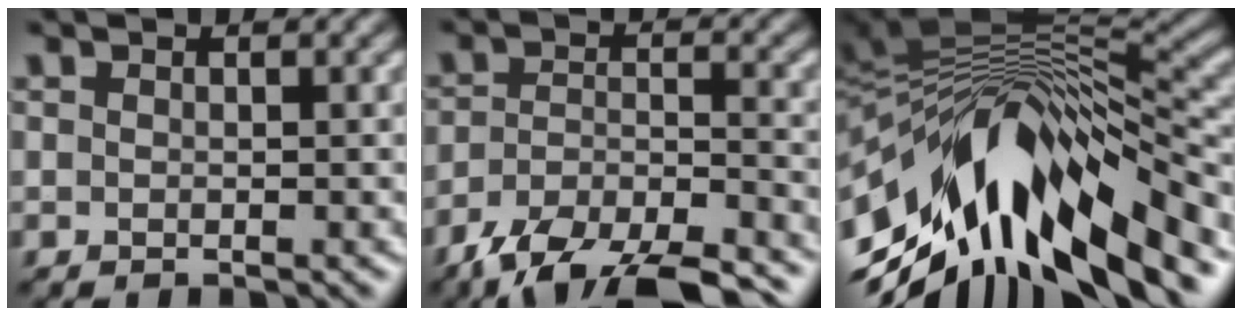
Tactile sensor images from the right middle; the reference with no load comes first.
{"total": 10.6, "force": [-8.8, 3.1, 5.1], "torque": [-0.085, -0.022, -0.144]}
{"total": 14.6, "force": [-5.2, 6.3, 12.0], "torque": [-0.208, 0.009, -0.080]}